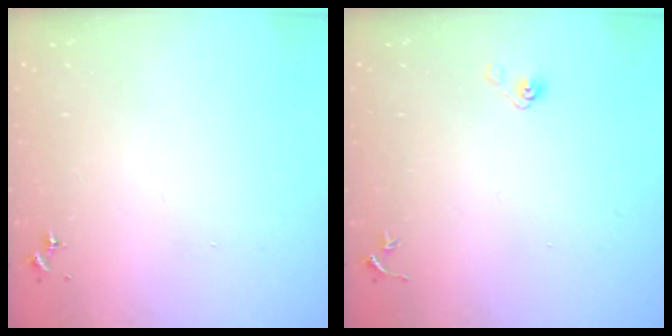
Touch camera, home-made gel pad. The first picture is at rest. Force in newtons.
{"total": 4.0, "press": 3.3, "slide": 2.2}